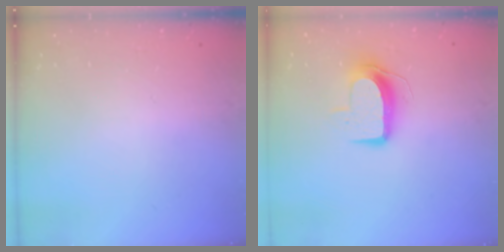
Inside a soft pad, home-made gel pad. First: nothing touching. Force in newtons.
{"total": 9.2, "press": 9.1, "slide": 0.5}